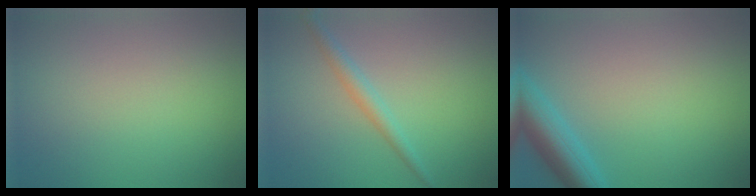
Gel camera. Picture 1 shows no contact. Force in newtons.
{"total": 1.9, "press": 1.9, "slide": 0.1}
{"total": 4.7, "press": 4.7, "slide": 0.2}